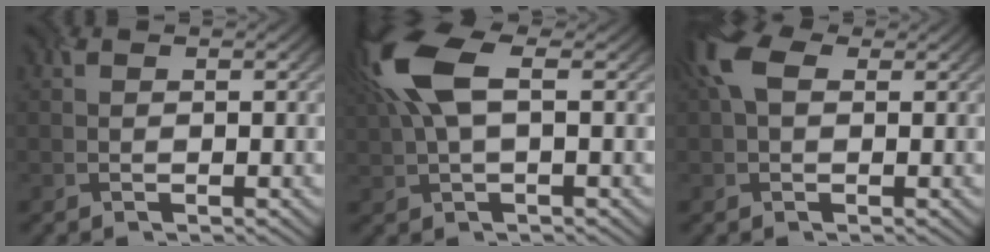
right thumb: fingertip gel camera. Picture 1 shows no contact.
{"total": 8.5, "force": [2.5, 3.5, 7.4], "torque": [-0.182, 0.015, 0.041]}
{"total": 4.9, "force": [1.6, 2.9, 3.6], "torque": [-0.088, 0.014, 0.017]}